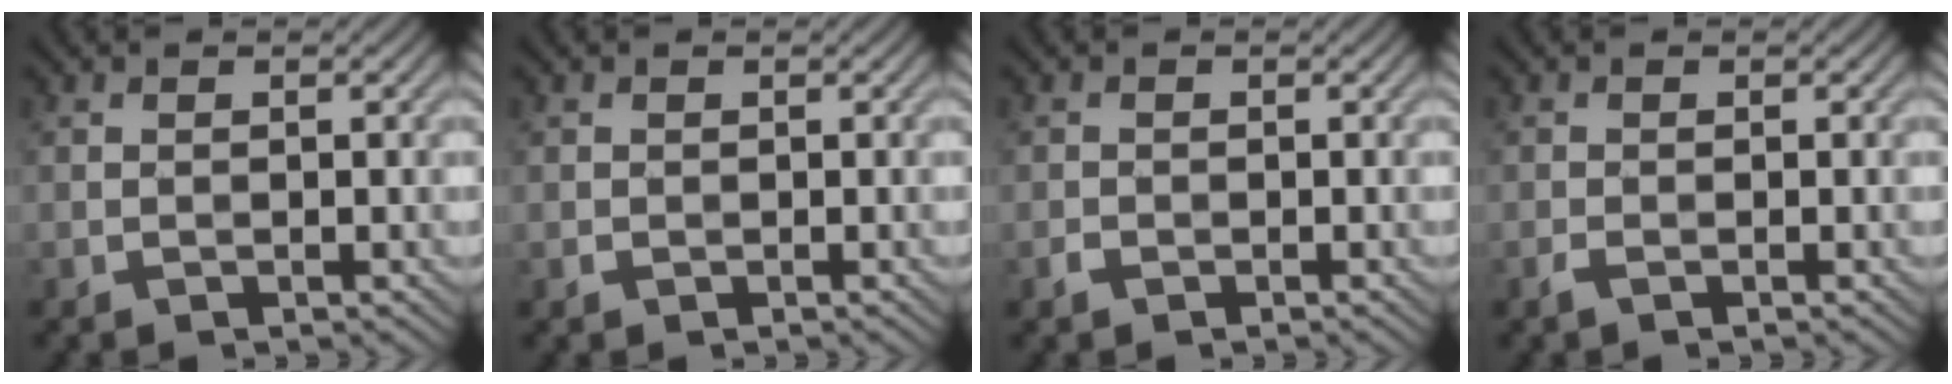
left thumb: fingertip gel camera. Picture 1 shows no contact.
{"total": 1.1, "force": [0.1, 1.1, 0.0], "torque": [-0.003, -0.001, -0.001]}
{"total": 1.5, "force": [-0.6, 1.3, 0.1], "torque": [-0.002, 0.001, -0.018]}
{"total": 1.1, "force": [-0.7, 0.7, 0.6], "torque": [-0.013, 0.003, -0.018]}